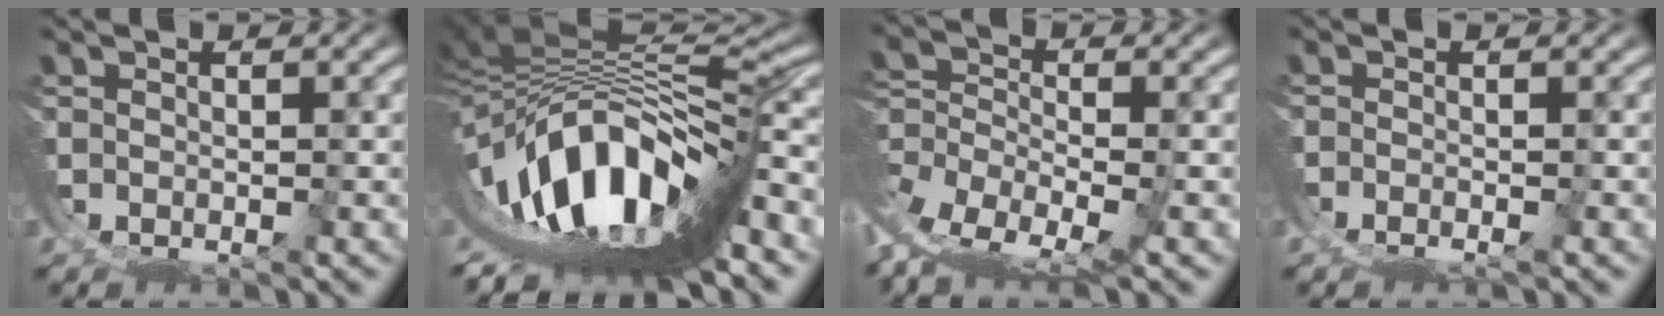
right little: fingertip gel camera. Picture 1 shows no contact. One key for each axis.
{"total": 23.4, "fx": -2.9, "fy": 13.6, "fz": 18.9, "tx": -0.318, "ty": -0.014, "tz": -0.029}
{"total": 11.4, "fx": -0.7, "fy": 8.6, "fz": 7.4, "tx": -0.172, "ty": -0.047, "tz": -0.001}
{"total": 3.1, "fx": -2.2, "fy": 1.6, "fz": 1.6, "tx": -0.024, "ty": -0.014, "tz": -0.030}